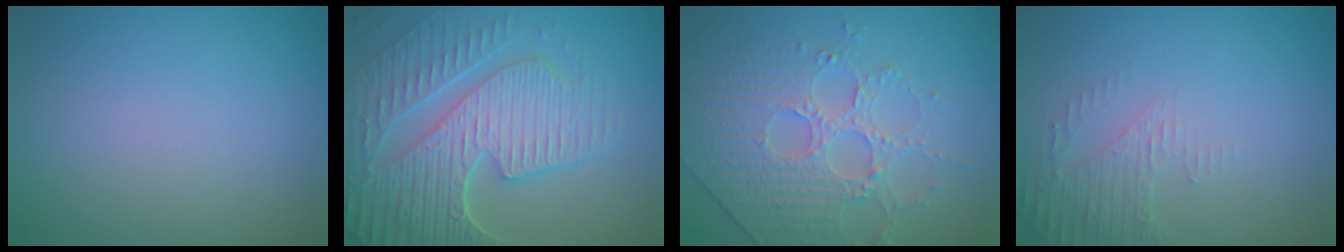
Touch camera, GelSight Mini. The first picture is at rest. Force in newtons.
{"total": 9.2, "press": 6.6, "slide": 6.4}
{"total": 4.4, "press": 4.2, "slide": 1.4}
{"total": 2.2, "press": 2.1, "slide": 0.5}